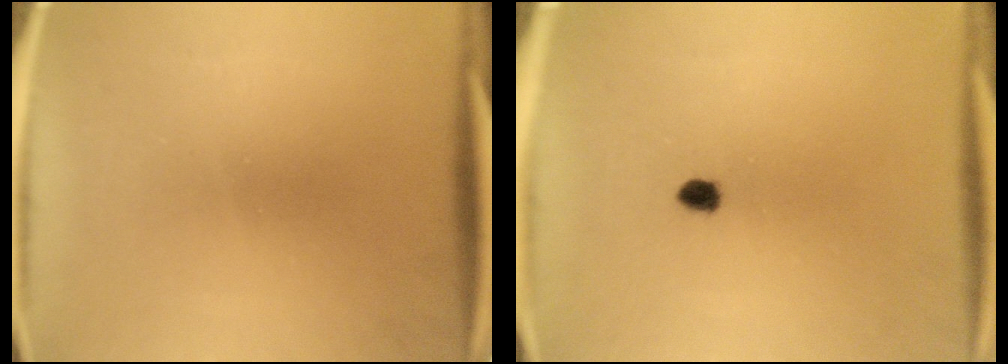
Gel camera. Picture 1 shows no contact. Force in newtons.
{"total": 1.7}